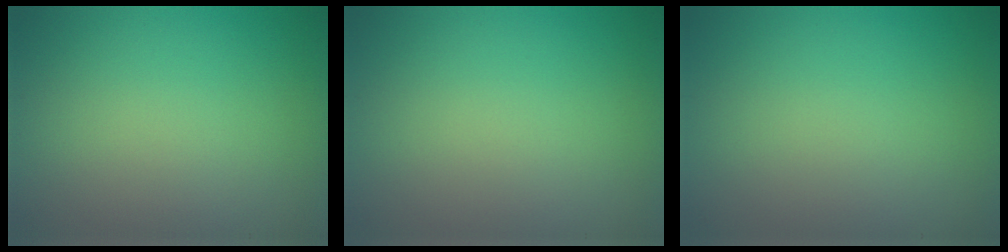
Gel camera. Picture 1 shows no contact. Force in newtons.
{"total": 0.0}
{"total": 0.0}